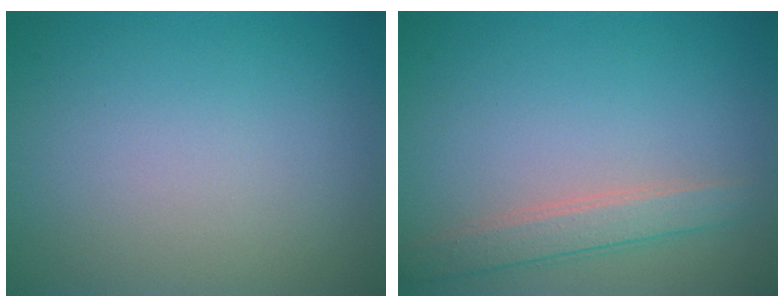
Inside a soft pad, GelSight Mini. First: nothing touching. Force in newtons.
{"total": 2.6, "press": 2.6, "slide": 0.1}